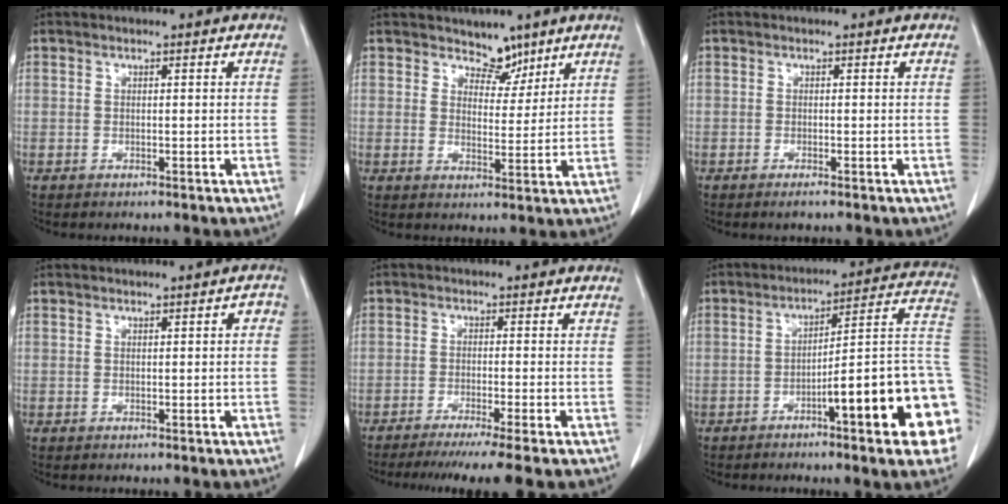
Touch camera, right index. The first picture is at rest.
{"total": 4.3, "force": [3.5, 2.3, 1.0], "torque": [-0.004, -0.005, 0.059]}
{"total": 1.0, "force": [-0.8, 0.0, 0.6], "torque": [-0.013, -0.003, -0.012]}
{"total": 1.1, "force": [0.0, 0.5, 1.0], "torque": [-0.003, 0.005, 0.000]}
{"total": 9.7, "force": [-8.1, -1.5, 5.2], "torque": [-0.049, -0.029, -0.121]}
{"total": 18.1, "force": [-5.7, 1.5, 17.1], "torque": [-0.149, 0.029, -0.073]}